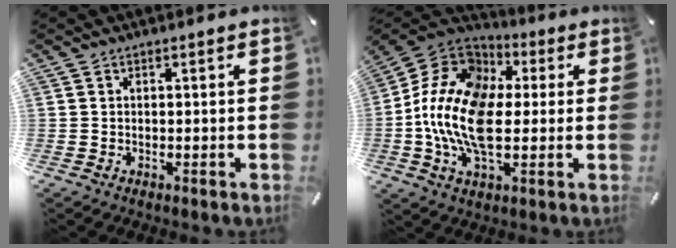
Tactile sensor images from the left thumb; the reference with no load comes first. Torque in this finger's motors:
{"motor_torque": [2.14, 2.87, 1.23, -0.62, 0.59]}